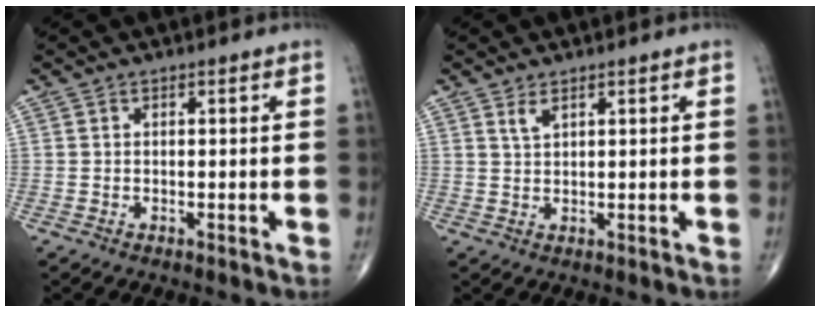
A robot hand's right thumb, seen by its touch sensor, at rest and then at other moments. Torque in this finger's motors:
{"motor_torque": [-0.08, -0.23, 0.24, 0.23, 0.00]}